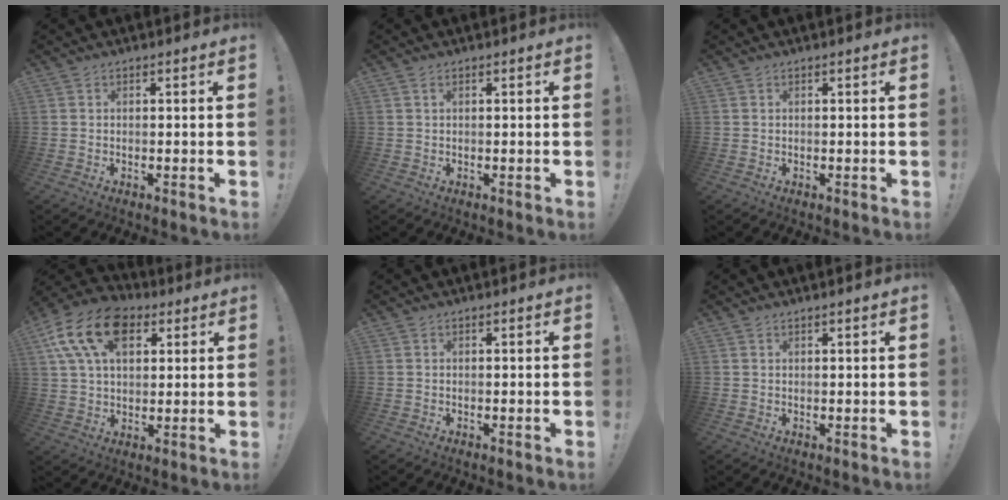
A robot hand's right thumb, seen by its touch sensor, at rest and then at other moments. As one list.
[{"total": 0.6, "force": [0.3, 0.3, 0.5], "torque": [-0.011, 0.003, 0.006]}, {"total": 0.0}, {"total": 17.6, "force": [7.4, 11.4, 11.3], "torque": [-0.191, -0.018, 0.136]}, {"total": 0.0}, {"total": 0.8, "force": [0.7, -0.1, 0.4], "torque": [-0.001, -0.002, 0.011]}]